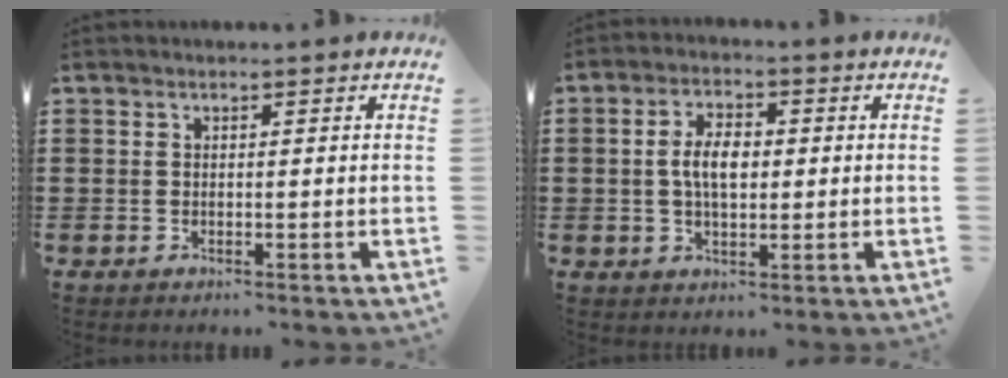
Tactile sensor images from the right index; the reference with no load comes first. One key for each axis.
{"total": 5.3, "fx": 0.2, "fy": 2.7, "fz": 4.5, "tx": -0.089, "ty": 0.003, "tz": -0.004}